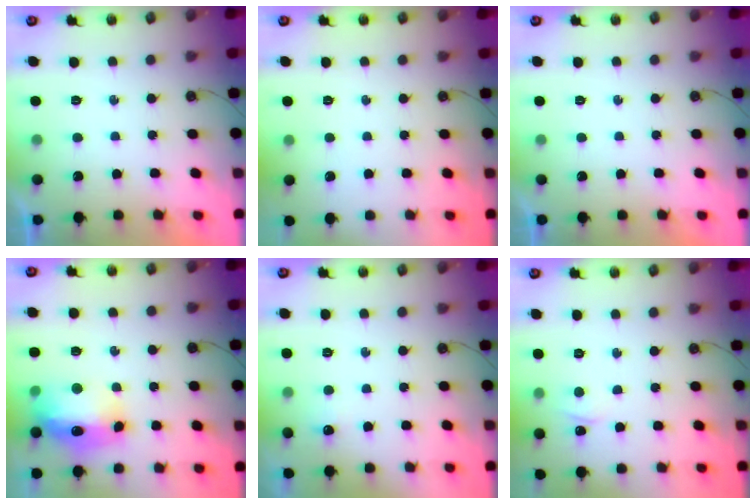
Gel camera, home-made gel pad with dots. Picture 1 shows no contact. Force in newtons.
{"total": 0.0}
{"total": 0.0}
{"total": 15.0, "press": 14.9, "slide": 1.5}
{"total": 4.1, "press": 4.0, "slide": 0.6}
{"total": 2.4, "press": 2.4, "slide": 0.3}